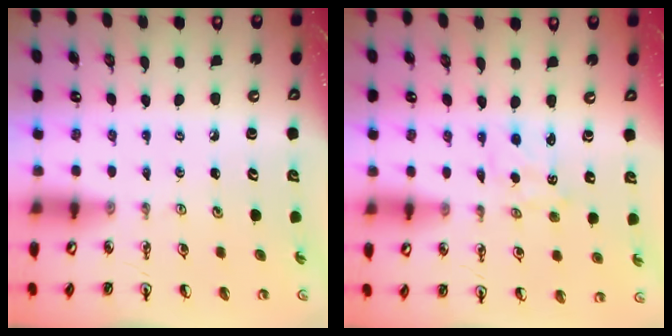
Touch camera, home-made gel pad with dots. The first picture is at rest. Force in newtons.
{"total": 1.2, "press": 1.2, "slide": 0.2}